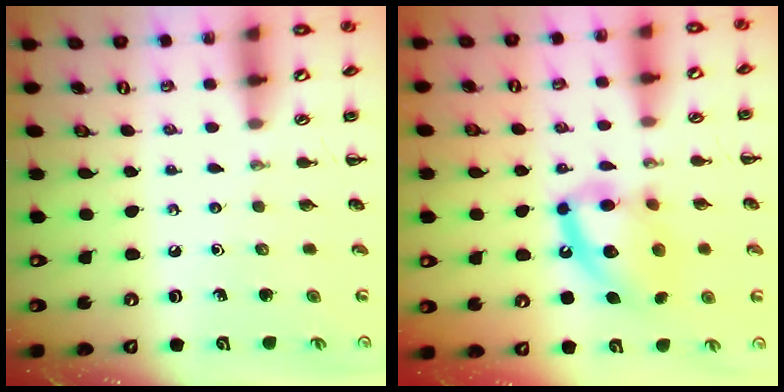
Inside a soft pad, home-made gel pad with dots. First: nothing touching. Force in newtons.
{"total": 14.7, "press": 14.5, "slide": 2.4}